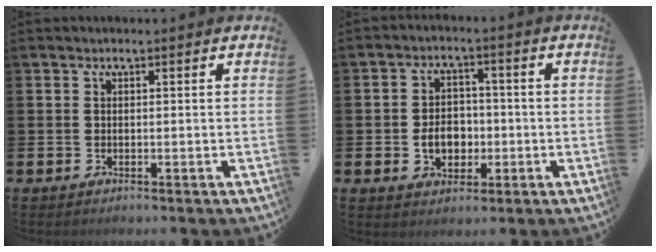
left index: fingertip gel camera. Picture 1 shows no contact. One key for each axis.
{"total": 4.9, "fx": -1.0, "fy": 3.7, "fz": 3.0, "tx": -0.043, "ty": 0.001, "tz": -0.025}